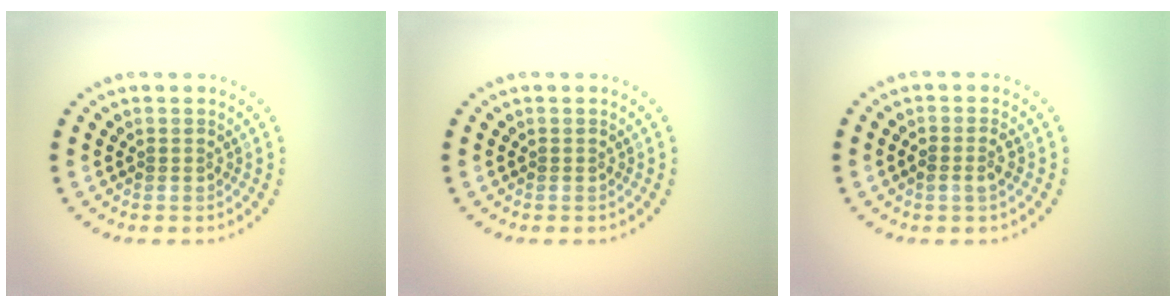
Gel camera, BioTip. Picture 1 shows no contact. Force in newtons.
{"total": 0.0}
{"total": 1.3, "press": 1.3, "slide": 0.3}